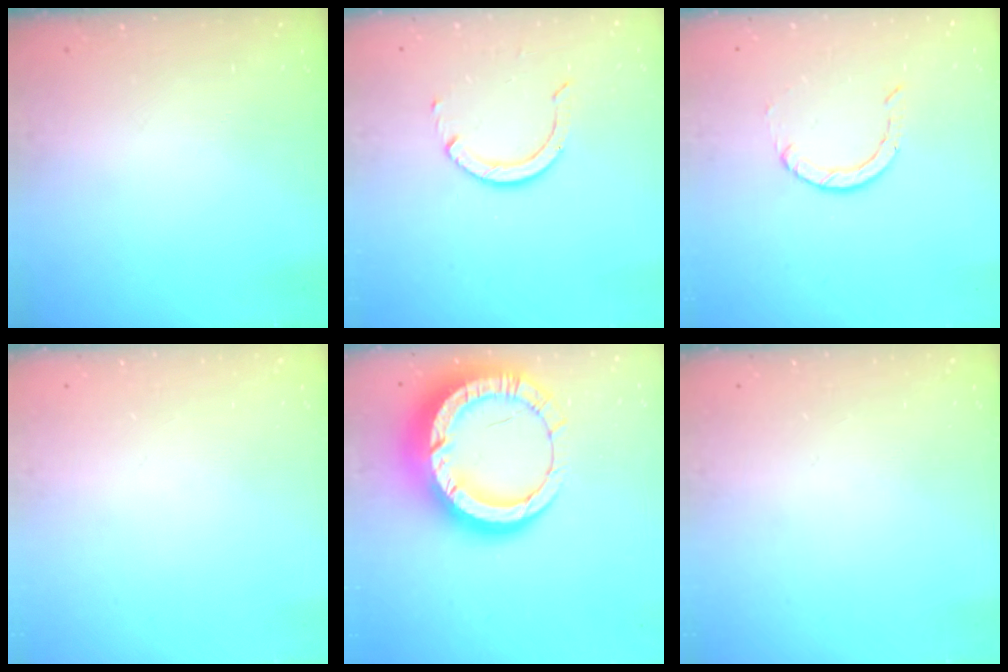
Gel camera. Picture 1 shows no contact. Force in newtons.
{"total": 6.3, "press": 6.3, "slide": 0.4}
{"total": 0.8, "press": 0.8, "slide": 0.1}
{"total": 0.0}
{"total": 20.6, "press": 20.5, "slide": 1.9}
{"total": 0.0}